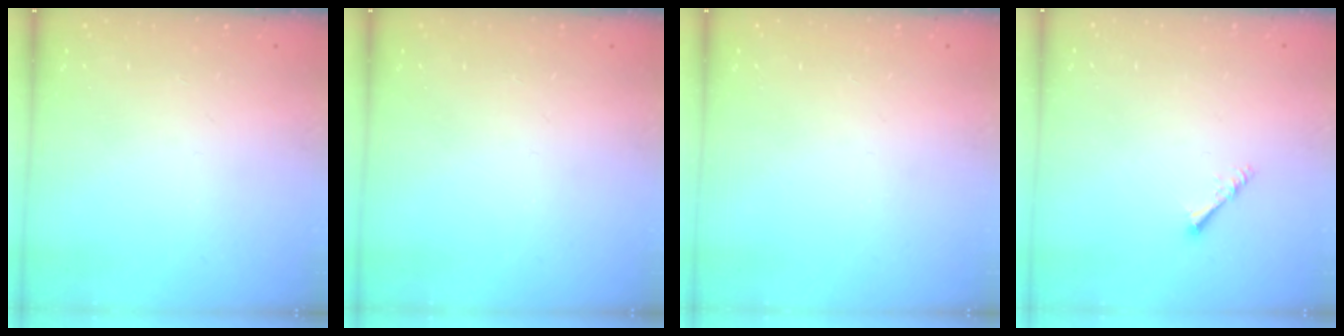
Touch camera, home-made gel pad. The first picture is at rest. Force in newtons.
{"total": 0.0}
{"total": 0.0}
{"total": 1.6, "press": 1.5, "slide": 0.3}